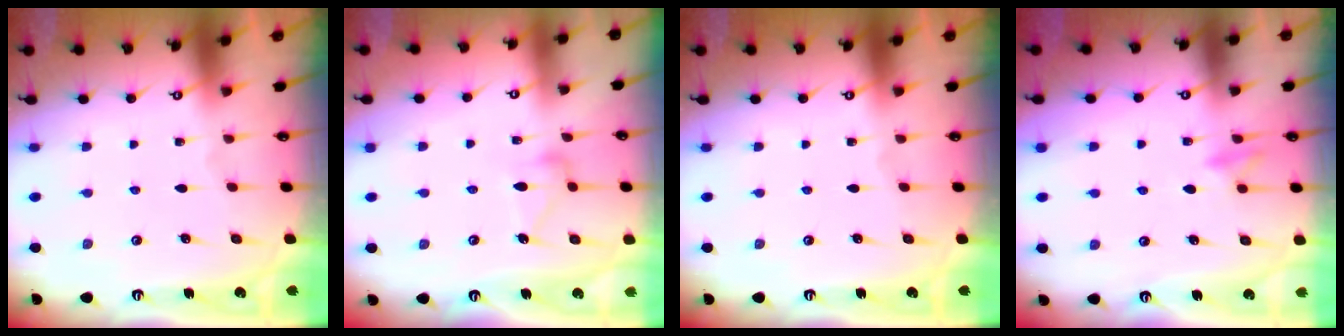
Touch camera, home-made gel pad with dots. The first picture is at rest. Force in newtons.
{"total": 11.1, "press": 11.1, "slide": 0.3}
{"total": 0.0}
{"total": 10.1, "press": 10.0, "slide": 1.4}